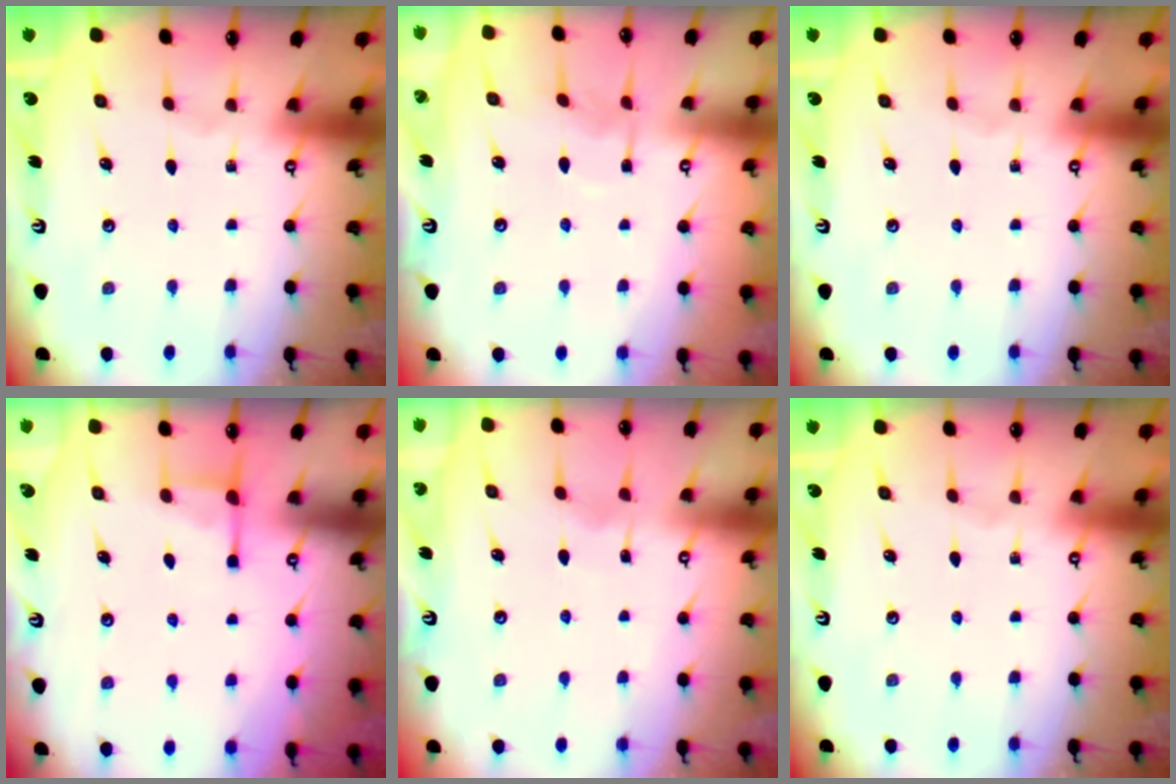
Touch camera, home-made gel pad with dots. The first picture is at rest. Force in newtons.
{"total": 4.7, "press": 4.6, "slide": 0.8}
{"total": 0.0}
{"total": 3.6, "press": 3.5, "slide": 0.7}
{"total": 3.1, "press": 3.1, "slide": 0.4}
{"total": 0.0}